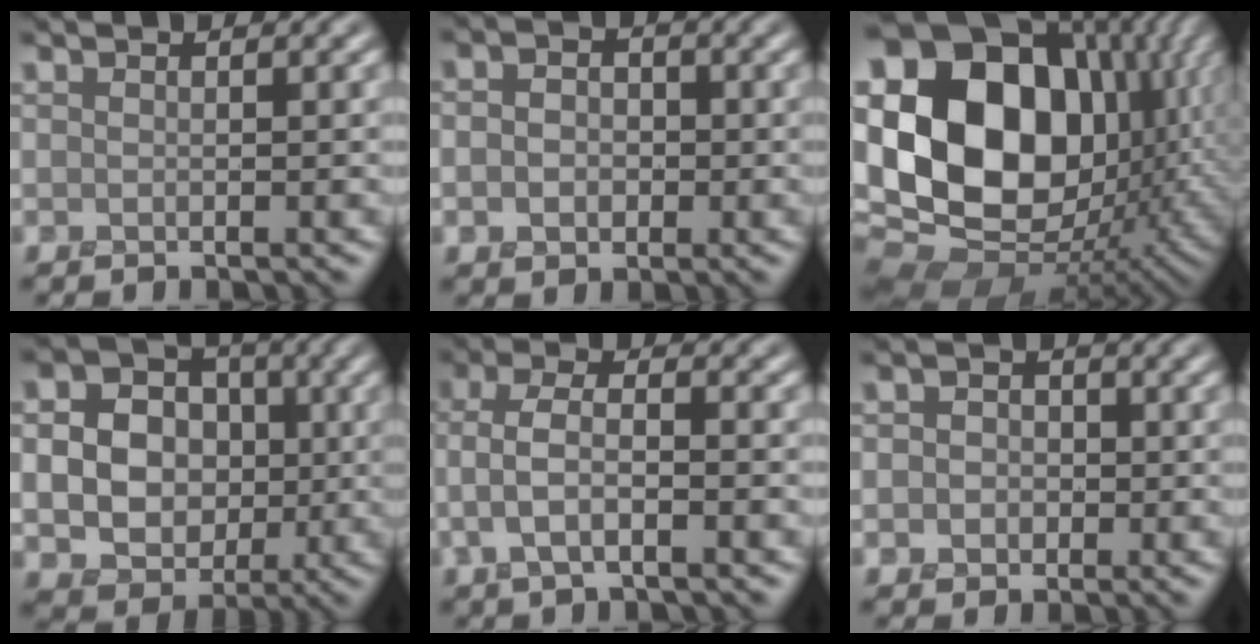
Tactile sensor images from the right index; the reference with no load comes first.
{"total": 3.2, "force": [-0.6, 2.5, 1.8], "torque": [-0.027, -0.006, -0.017]}
{"total": 20.3, "force": [3.5, 15.0, 13.3], "torque": [-0.286, -0.004, 0.084]}
{"total": 12.9, "force": [-0.2, 11.7, 5.4], "torque": [-0.127, 0.016, -0.019]}
{"total": 3.2, "force": [-0.9, 0.9, 2.9], "torque": [-0.064, -0.002, -0.023]}
{"total": 2.5, "force": [-0.6, 2.2, 1.0], "torque": [-0.006, -0.006, -0.017]}